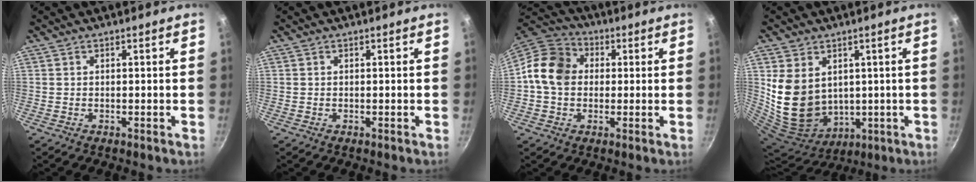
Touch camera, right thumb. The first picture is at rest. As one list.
[{"total": 0.0}, {"total": 11.4, "force": [0.6, 9.4, 6.5], "torque": [-0.086, 0.021, -0.010]}, {"total": 15.2, "force": [2.8, 11.9, 9.0], "torque": [-0.161, -0.022, 0.082]}]